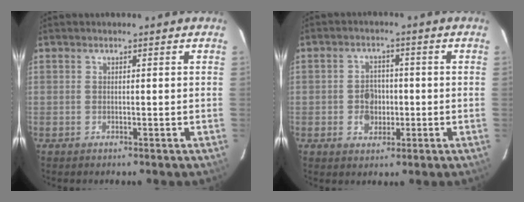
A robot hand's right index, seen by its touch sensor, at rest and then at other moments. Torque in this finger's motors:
{"motor_torque": [0.44, 0.21, 0.31, 0.05]}